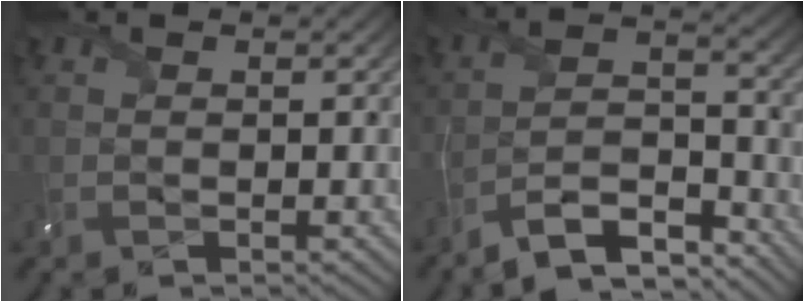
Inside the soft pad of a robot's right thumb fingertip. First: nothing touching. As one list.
[{"total": 8.0, "force": [-7.5, 1.0, 2.7], "torque": [-0.041, 0.004, -0.145]}]